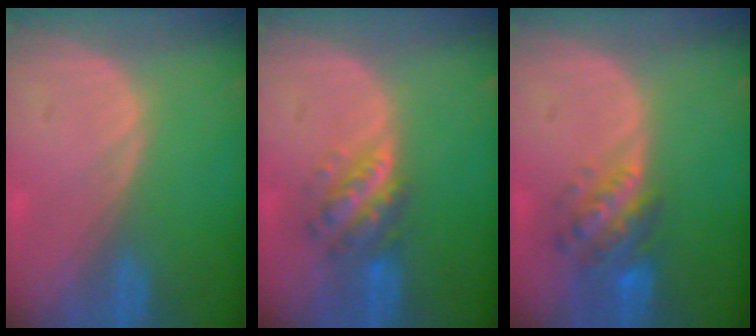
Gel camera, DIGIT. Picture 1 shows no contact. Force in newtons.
{"total": 5.8, "press": 5.3, "slide": 2.4}
{"total": 6.1, "press": 5.9, "slide": 1.4}